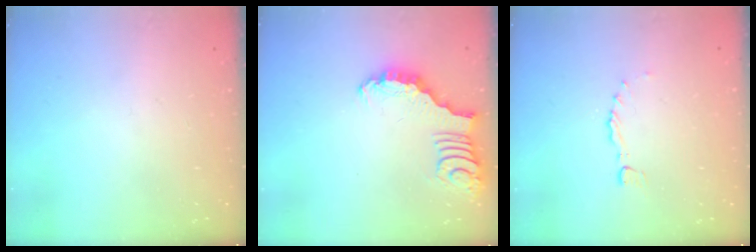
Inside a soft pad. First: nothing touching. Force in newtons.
{"total": 2.2, "press": 2.2, "slide": 0.0}
{"total": 0.0}